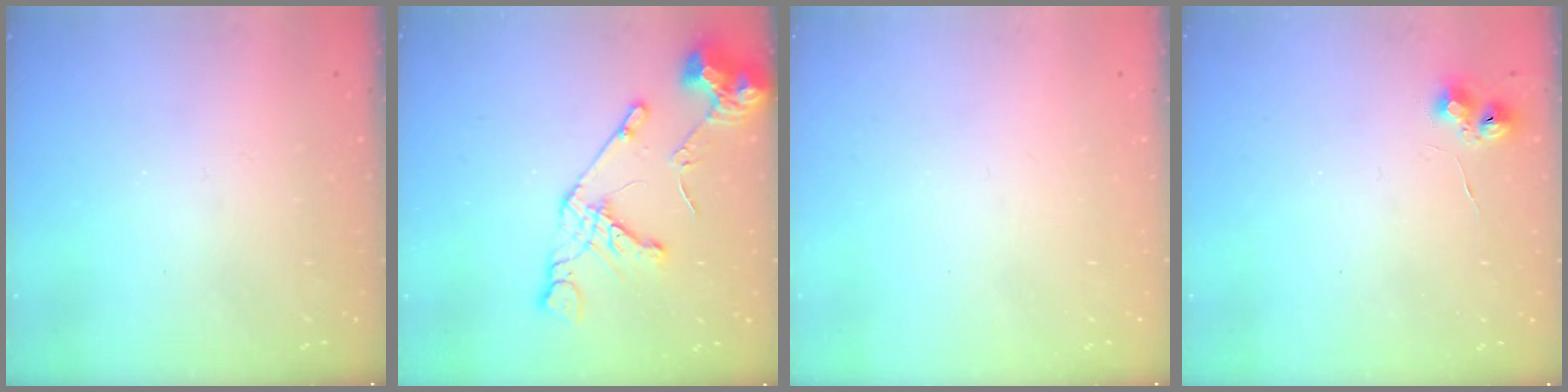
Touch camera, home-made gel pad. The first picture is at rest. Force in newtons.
{"total": 13.9, "press": 13.8, "slide": 1.6}
{"total": 0.0}
{"total": 6.8, "press": 6.7, "slide": 0.8}